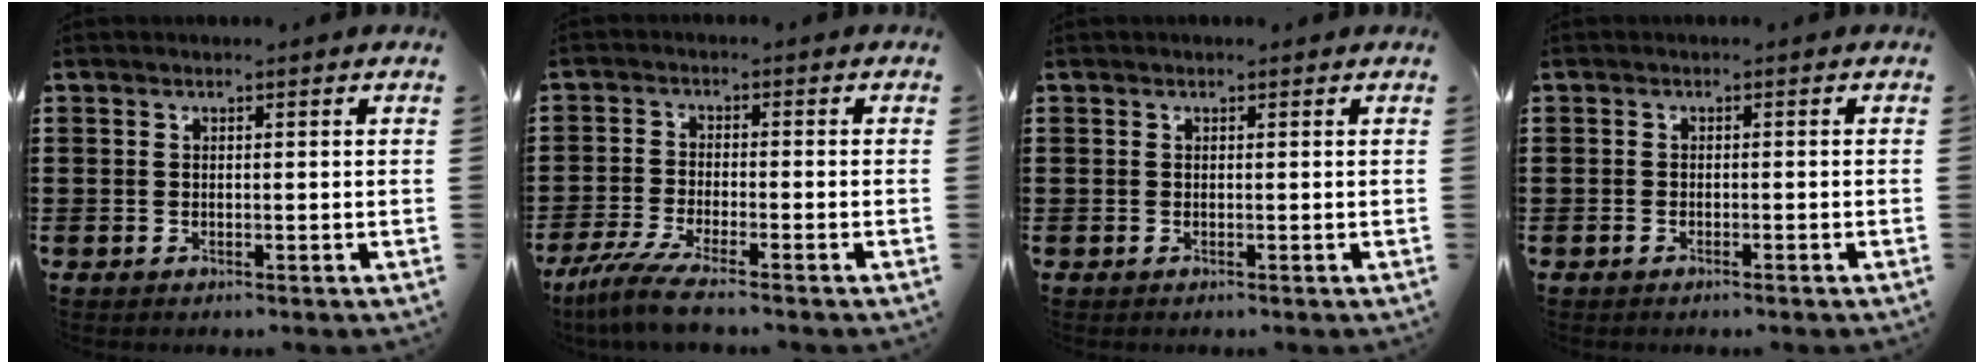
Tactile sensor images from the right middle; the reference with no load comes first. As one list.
[{"total": 5.3, "force": [-4.2, 0.1, 3.2], "torque": [-0.082, -0.021, -0.083]}, {"total": 0.0}, {"total": 0.6, "force": [-0.5, 0.0, 0.3], "torque": [-0.007, -0.002, -0.009]}]